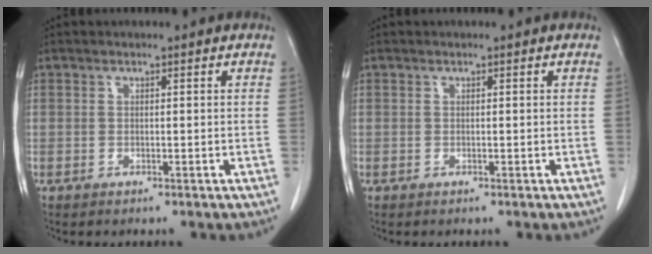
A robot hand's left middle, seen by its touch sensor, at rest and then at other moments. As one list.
[{"total": 0.0}]